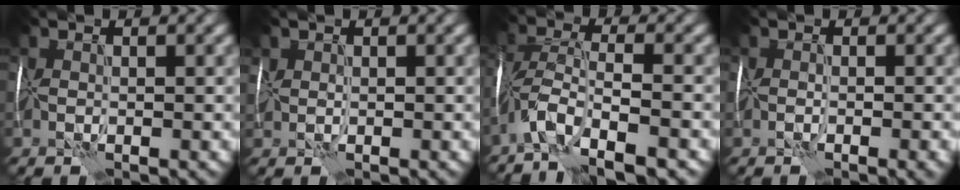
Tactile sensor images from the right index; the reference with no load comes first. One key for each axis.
{"total": 1.3, "fx": 0.8, "fy": 1.1, "fz": 0.2, "tx": -0.007, "ty": 0.005, "tz": 0.014}
{"total": 7.2, "fx": -4.8, "fy": 2.1, "fz": 4.9, "tx": -0.091, "ty": 0.004, "tz": -0.100}
{"total": 1.8, "fx": -0.8, "fy": 0.7, "fz": 1.5, "tx": -0.013, "ty": 0.000, "tz": -0.005}